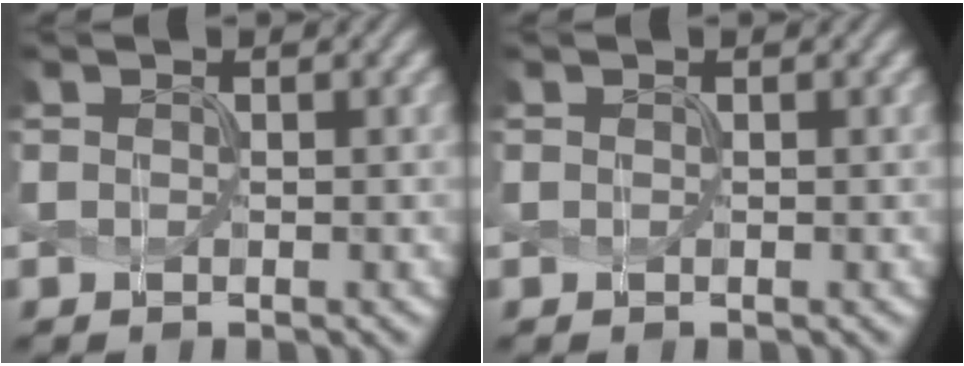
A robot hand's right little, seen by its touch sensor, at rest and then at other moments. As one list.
[{"total": 0.0}]